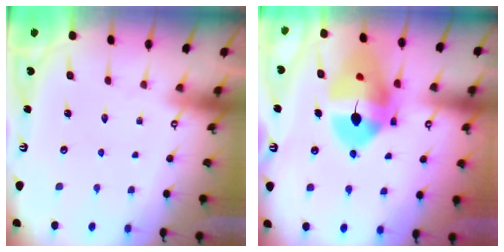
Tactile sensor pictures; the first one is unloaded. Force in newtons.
{"total": 17.0, "press": 16.9, "slide": 2.2}